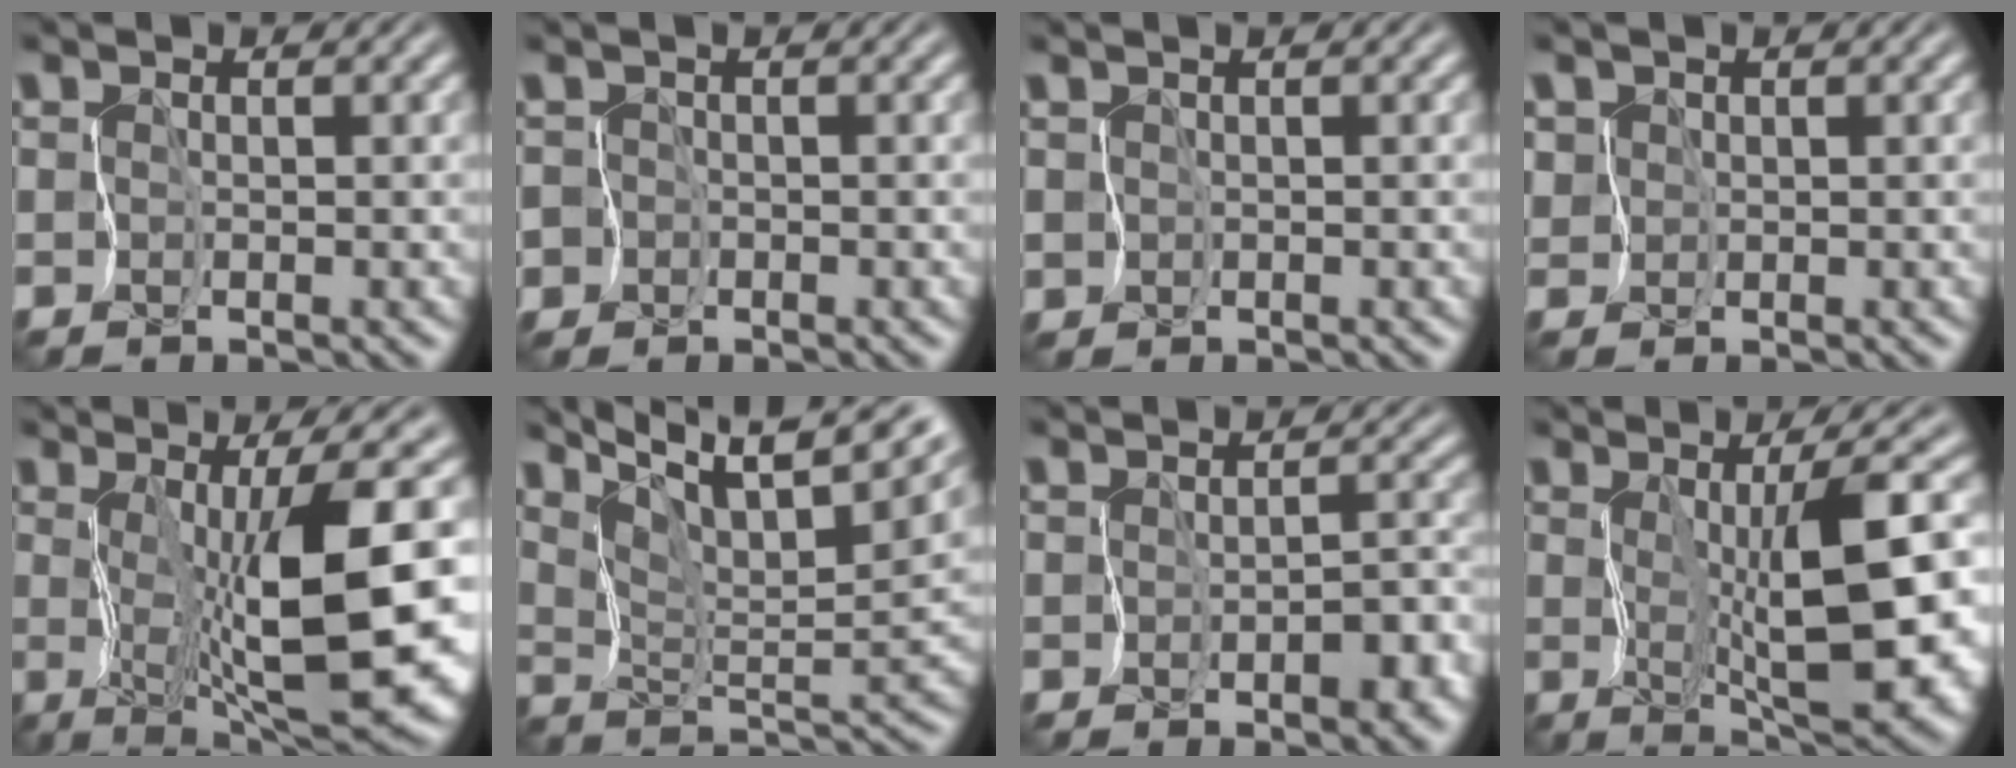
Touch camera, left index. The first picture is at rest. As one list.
[{"total": 2.0, "force": [-1.4, 1.4, 0.0], "torque": [0.004, 0.000, -0.029]}, {"total": 1.0, "force": [0.2, 0.8, 0.5], "torque": [-0.011, -0.001, 0.002]}, {"total": 1.1, "force": [0.6, 0.8, -0.2], "torque": [0.002, 0.001, 0.016]}, {"total": 12.2, "force": [-0.4, 1.9, 12.0], "torque": [-0.186, -0.003, 0.004]}, {"total": 11.5, "force": [9.3, 2.6, 6.2], "torque": [-0.118, 0.011, 0.125]}, {"total": 3.8, "force": [-2.0, 2.0, 2.5], "torque": [-0.012, 0.011, -0.026]}, {"total": 9.9, "force": [0.2, 2.1, 9.6], "torque": [-0.147, 0.000, 0.009]}]